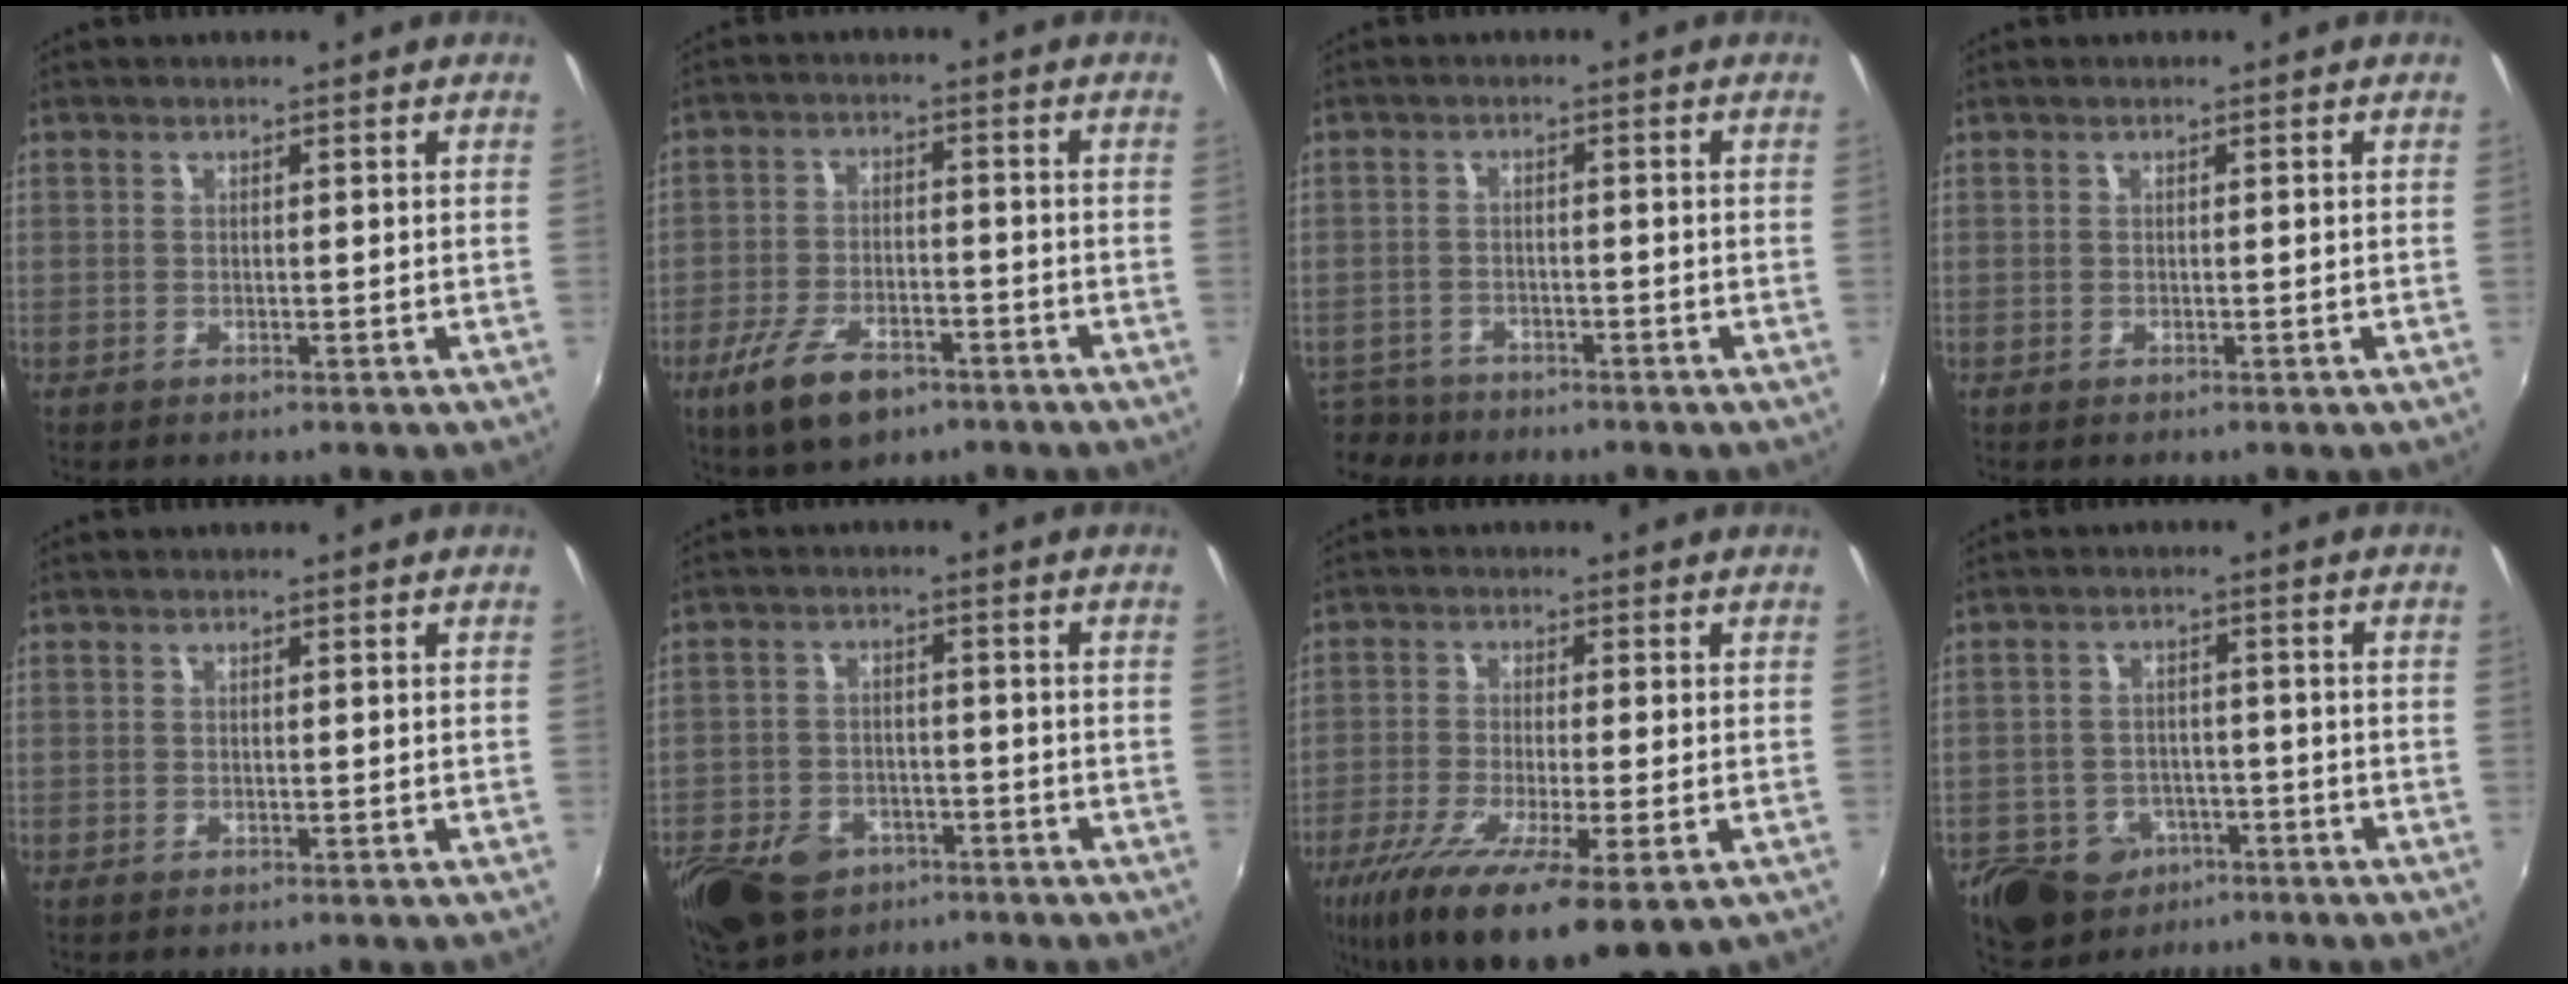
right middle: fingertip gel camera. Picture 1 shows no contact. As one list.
[{"total": 10.7, "force": [-6.6, 4.7, 7.0], "torque": [-0.157, -0.018, -0.113]}, {"total": 6.6, "force": [-5.6, 3.3, 1.3], "torque": [-0.049, -0.008, -0.097]}, {"total": 0.0}, {"total": 0.0}, {"total": 16.1, "force": [-9.6, 10.4, 7.8], "torque": [-0.208, -0.014, -0.156]}, {"total": 16.4, "force": [-8.7, 3.9, 13.3], "torque": [-0.260, -0.059, -0.146]}, {"total": 11.9, "force": [-6.8, 8.8, 4.2], "torque": [-0.113, 0.009, -0.092]}]